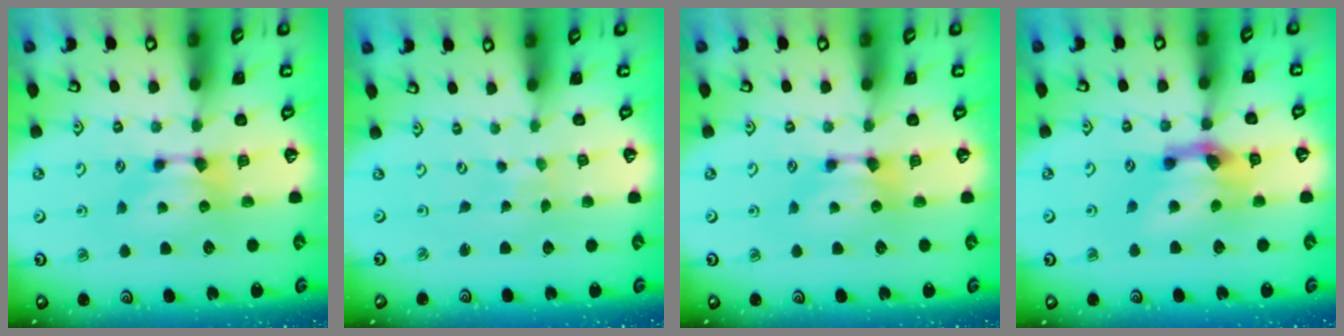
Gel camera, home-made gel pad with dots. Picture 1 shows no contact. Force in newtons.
{"total": 5.9, "press": 5.9, "slide": 0.3}
{"total": 0.0}
{"total": 5.3, "press": 4.9, "slide": 2.0}